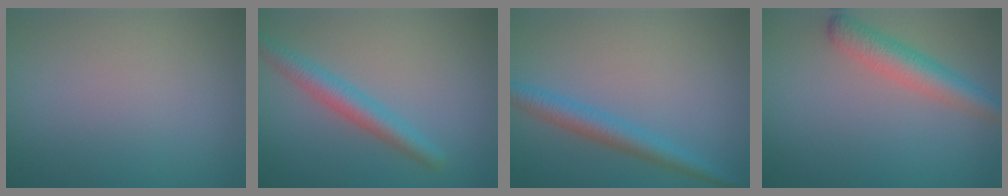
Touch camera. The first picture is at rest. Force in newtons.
{"total": 3.1, "press": 3.1, "slide": 0.1}
{"total": 3.1, "press": 3.1, "slide": 0.1}
{"total": 3.8, "press": 3.8, "slide": 0.2}